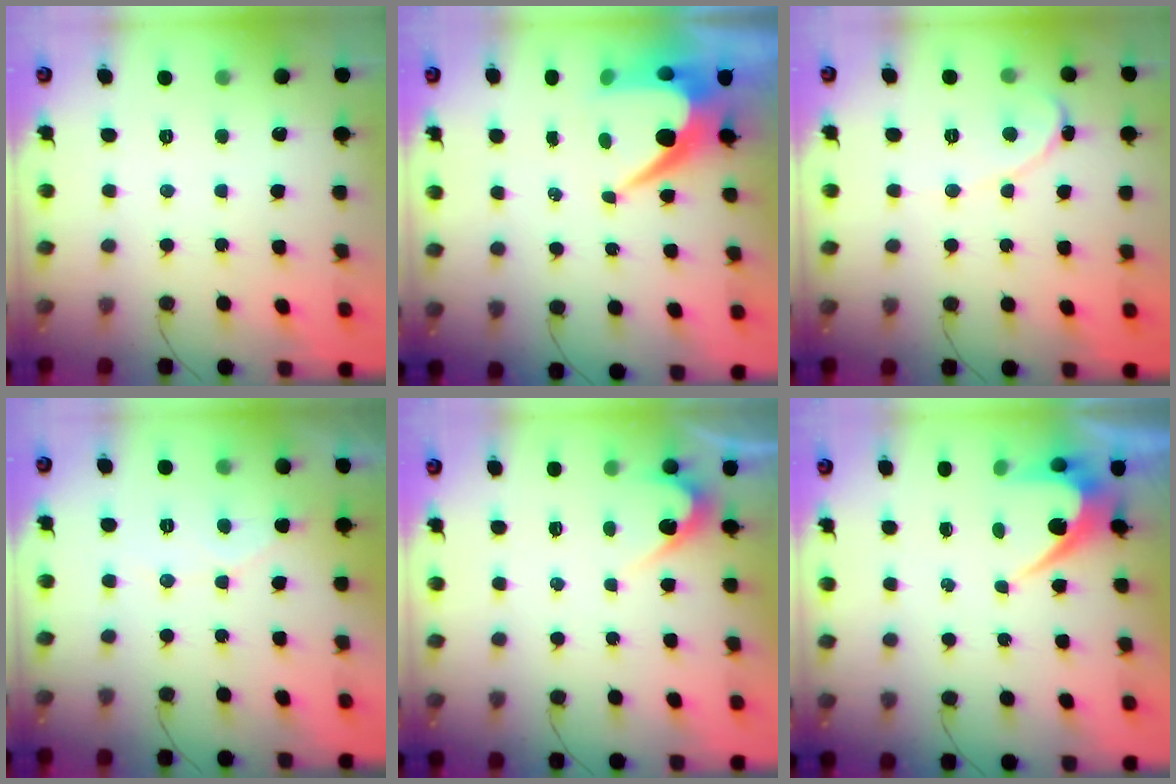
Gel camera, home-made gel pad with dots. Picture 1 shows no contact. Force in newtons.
{"total": 10.1, "press": 10.1, "slide": 0.9}
{"total": 1.6, "press": 1.6, "slide": 0.0}
{"total": 3.0, "press": 3.0, "slide": 0.2}
{"total": 3.0, "press": 3.0, "slide": 0.3}
{"total": 6.0, "press": 6.0, "slide": 0.3}